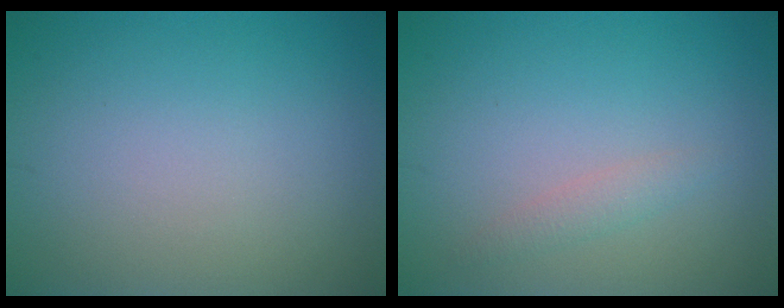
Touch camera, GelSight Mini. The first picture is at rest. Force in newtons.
{"total": 1.2, "press": 1.2, "slide": 0.1}